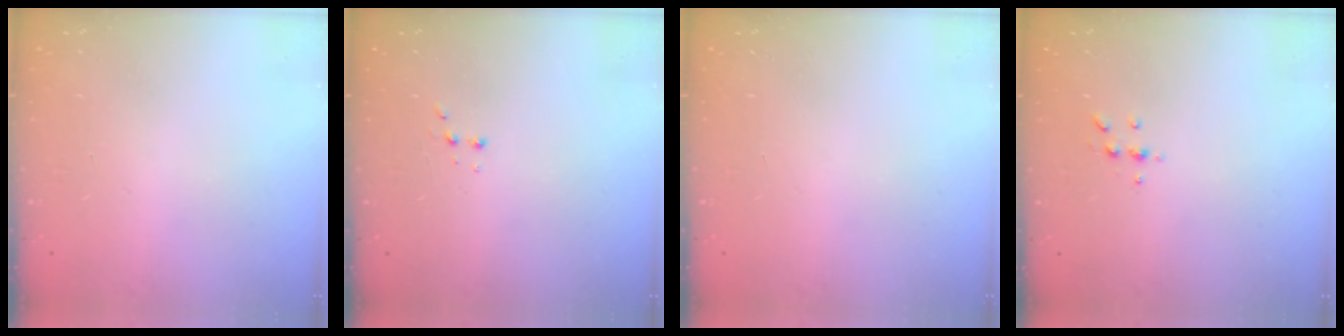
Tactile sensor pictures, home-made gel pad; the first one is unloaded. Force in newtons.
{"total": 2.9, "press": 2.7, "slide": 1.0}
{"total": 0.0}
{"total": 4.2, "press": 4.1, "slide": 0.5}